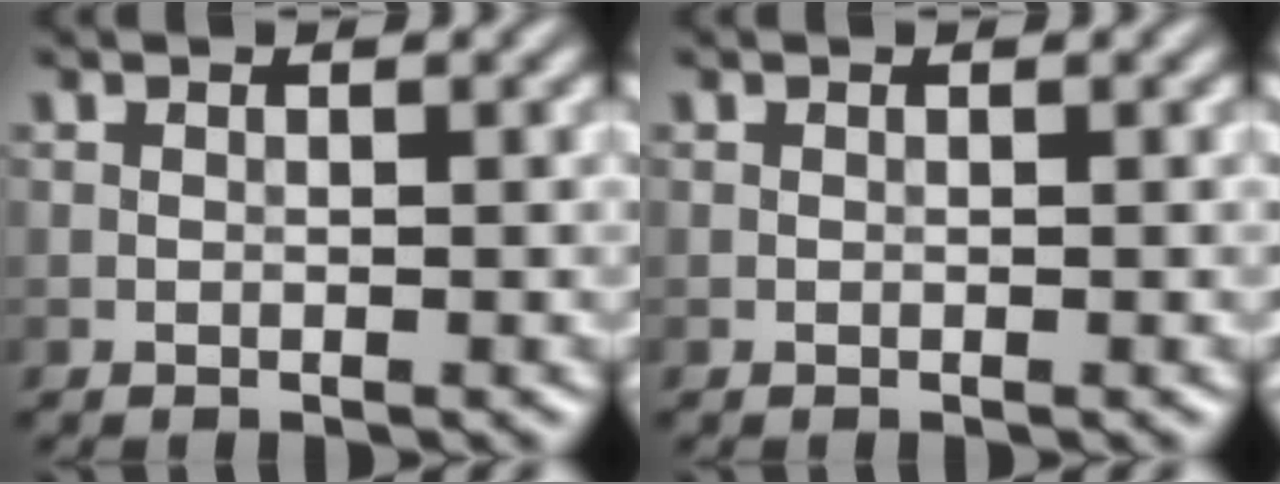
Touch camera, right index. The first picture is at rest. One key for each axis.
{"total": 0.0}